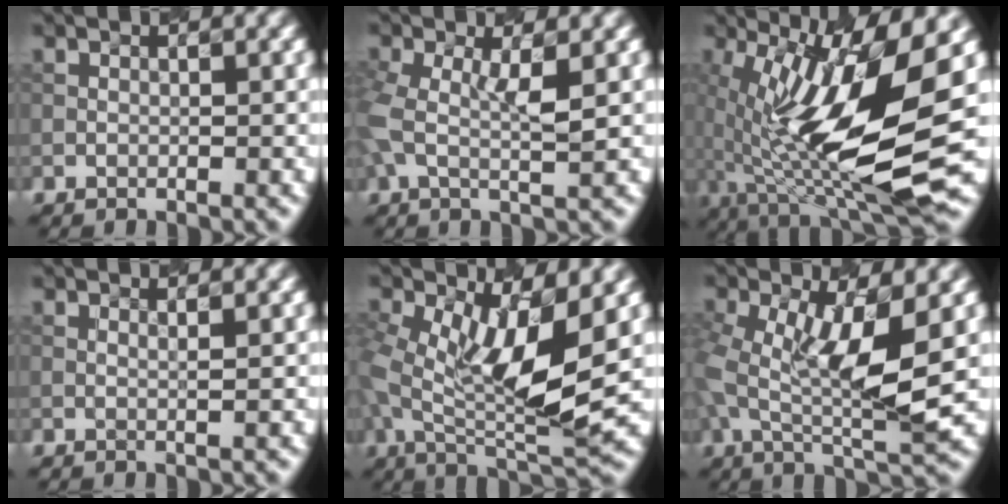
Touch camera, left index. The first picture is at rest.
{"total": 4.2, "force": [0.3, 1.4, 3.9], "torque": [-0.098, 0.000, 0.002]}
{"total": 14.1, "force": [-0.6, 4.7, 13.2], "torque": [-0.238, -0.015, -0.005]}
{"total": 1.0, "force": [0.5, 0.4, 0.8], "torque": [-0.006, 0.001, -0.001]}
{"total": 9.0, "force": [1.2, 3.1, 8.3], "torque": [-0.162, -0.011, 0.022]}
{"total": 7.8, "force": [0.4, 2.6, 7.4], "torque": [-0.151, -0.001, 0.005]}